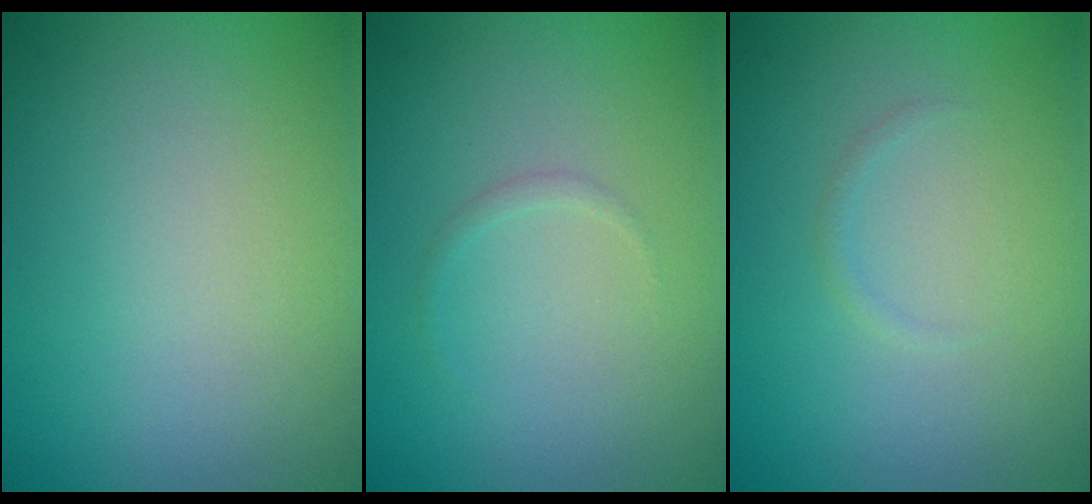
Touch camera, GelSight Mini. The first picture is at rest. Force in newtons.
{"total": 0.6, "press": 0.6, "slide": 0.0}
{"total": 0.5, "press": 0.5, "slide": 0.0}